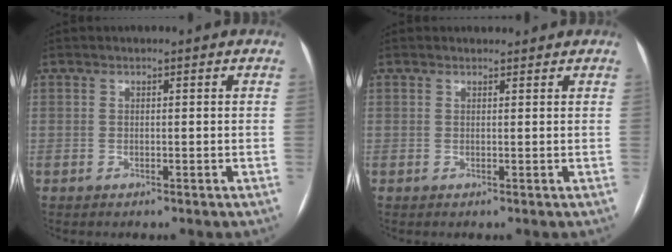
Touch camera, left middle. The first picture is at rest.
{"total": 1.3, "force": [1.3, 0.4, 0.0], "torque": [-0.008, 0.009, 0.018]}